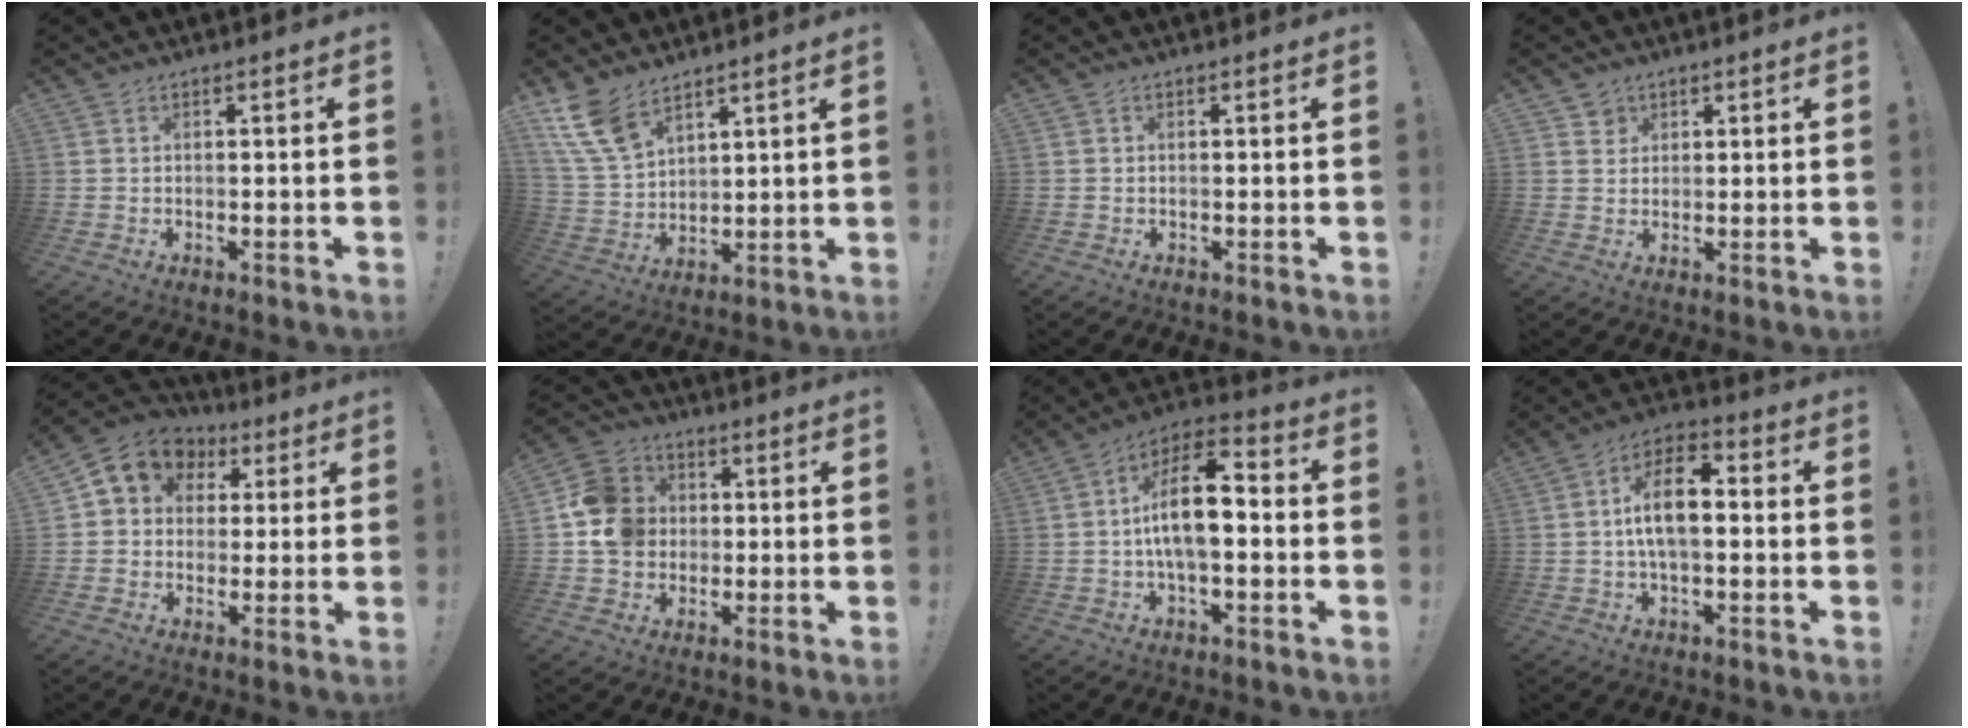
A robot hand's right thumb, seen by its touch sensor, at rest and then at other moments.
{"total": 11.8, "force": [8.3, 5.8, 6.0], "torque": [-0.130, -0.038, 0.167]}
{"total": 0.0}
{"total": 2.8, "force": [1.8, 2.2, 0.2], "torque": [0.004, -0.013, 0.030]}
{"total": 8.6, "force": [2.8, 7.4, 3.3], "torque": [-0.044, -0.010, 0.057]}
{"total": 12.6, "force": [0.4, 11.5, 5.1], "torque": [-0.076, 0.013, 0.015]}
{"total": 14.0, "force": [-0.5, 6.1, 12.6], "torque": [-0.218, 0.004, -0.012]}
{"total": 11.6, "force": [0.1, 5.8, 10.1], "torque": [-0.170, 0.009, 0.001]}